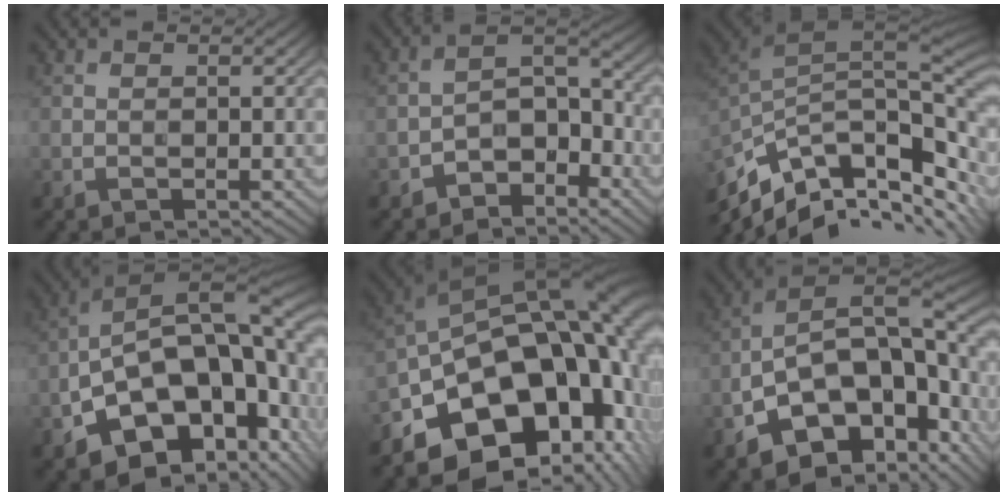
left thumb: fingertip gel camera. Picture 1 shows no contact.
{"total": 6.1, "force": [-4.3, 3.1, 2.9], "torque": [-0.033, 0.013, -0.092]}
{"total": 13.1, "force": [-7.1, 5.0, 9.8], "torque": [-0.212, -0.006, -0.111]}
{"total": 20.9, "force": [-3.7, 12.0, 16.8], "torque": [-0.279, -0.038, -0.034]}
{"total": 19.8, "force": [-6.5, 12.0, 14.3], "torque": [-0.224, -0.031, -0.089]}
{"total": 18.5, "force": [-5.7, 10.4, 14.2], "torque": [-0.240, -0.025, -0.081]}